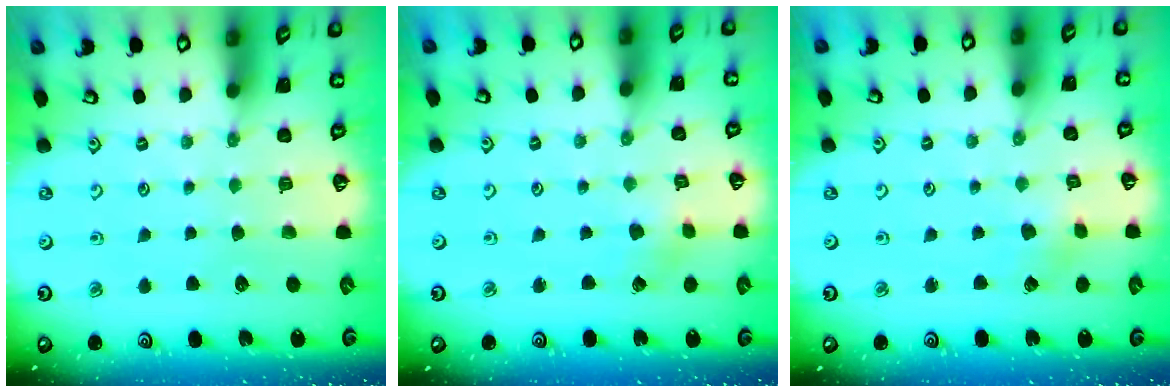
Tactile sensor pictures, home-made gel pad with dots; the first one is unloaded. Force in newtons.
{"total": 1.5, "press": 1.5, "slide": 0.2}
{"total": 1.5, "press": 1.5, "slide": 0.2}